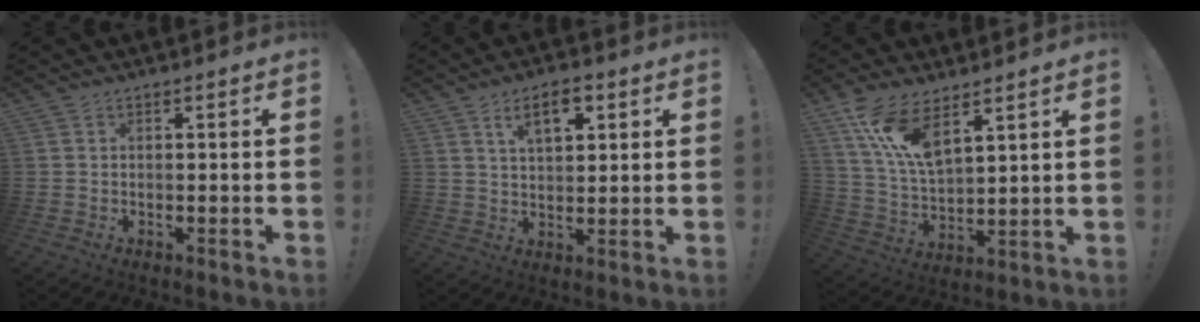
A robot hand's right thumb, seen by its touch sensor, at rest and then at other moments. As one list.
[{"total": 7.7, "force": [3.9, 3.7, 5.5], "torque": [-0.075, -0.010, 0.064]}, {"total": 13.4, "force": [8.7, 5.2, 8.7], "torque": [-0.186, -0.039, 0.162]}]